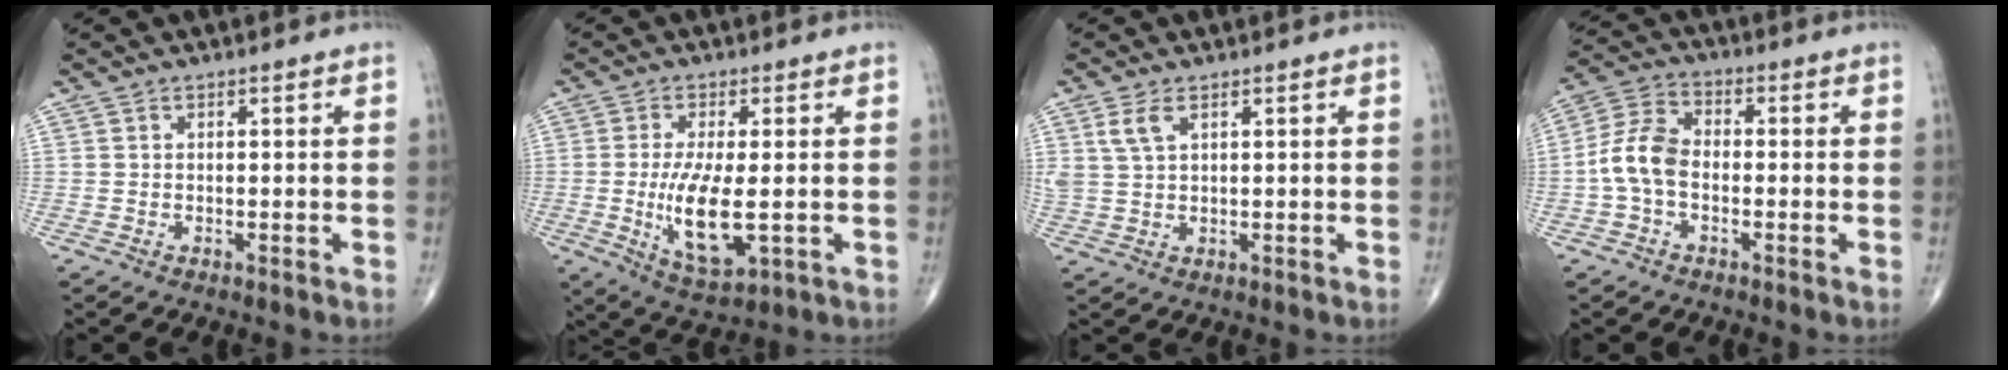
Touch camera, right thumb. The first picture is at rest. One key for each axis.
{"total": 10.5, "fx": -1.3, "fy": 3.7, "fz": 9.7, "tx": -0.184, "ty": -0.021, "tz": -0.012}
{"total": 3.9, "fx": 1.9, "fy": 1.9, "fz": 2.8, "tx": -0.065, "ty": 0.001, "tz": 0.045}
{"total": 8.1, "fx": -1.5, "fy": 5.2, "fz": 6.1, "tx": -0.122, "ty": 0.027, "tz": -0.042}